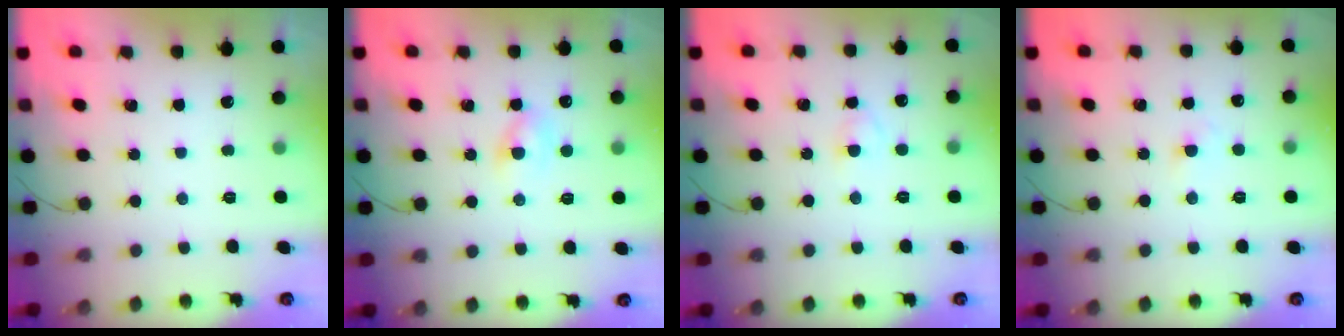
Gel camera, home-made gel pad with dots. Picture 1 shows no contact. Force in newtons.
{"total": 2.4, "press": 2.2, "slide": 1.0}
{"total": 2.6, "press": 2.4, "slide": 1.1}
{"total": 1.9, "press": 1.6, "slide": 1.0}